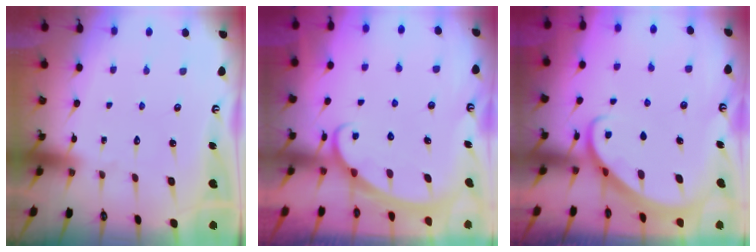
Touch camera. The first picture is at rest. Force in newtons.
{"total": 2.4, "press": 2.3, "slide": 0.4}
{"total": 2.6, "press": 2.6, "slide": 0.2}